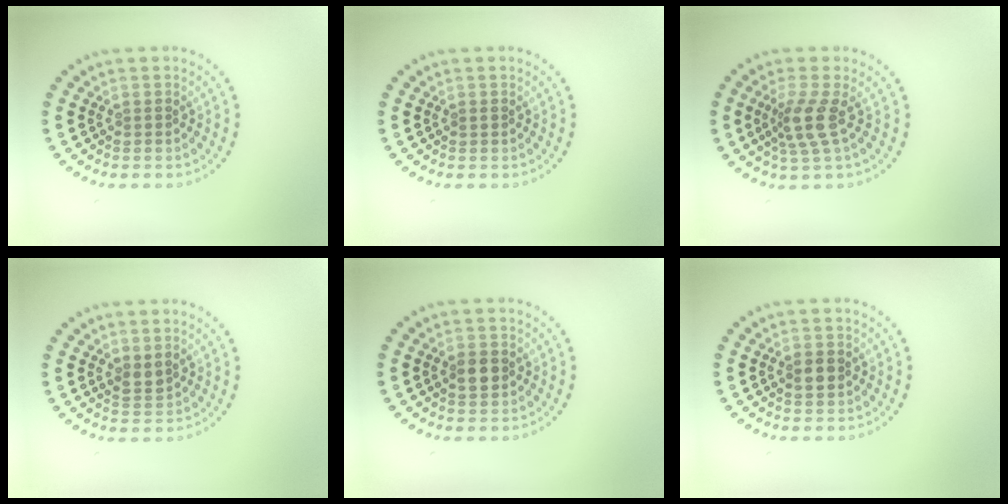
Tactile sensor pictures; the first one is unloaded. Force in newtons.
{"total": 0.5, "press": 0.5, "slide": 0.1}
{"total": 2.9, "press": 2.2, "slide": 2.0}
{"total": 1.2, "press": 1.1, "slide": 0.5}
{"total": 2.6, "press": 2.6, "slide": 0.1}
{"total": 1.7, "press": 1.7, "slide": 0.1}